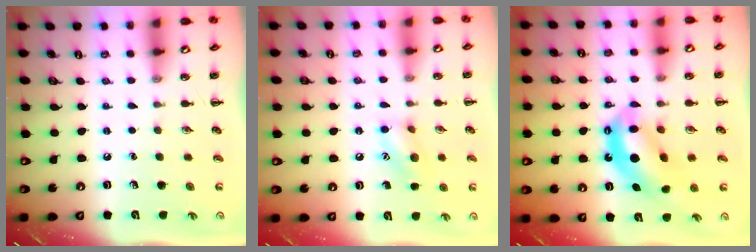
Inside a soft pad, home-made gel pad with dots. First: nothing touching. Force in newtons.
{"total": 9.6, "press": 9.6, "slide": 0.5}
{"total": 11.8, "press": 11.4, "slide": 3.0}